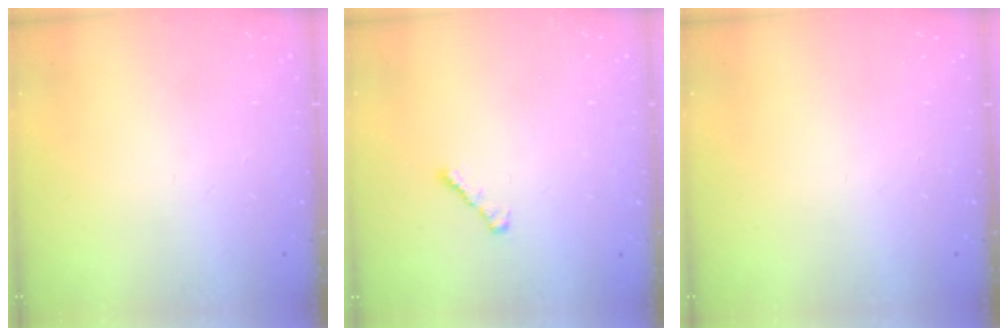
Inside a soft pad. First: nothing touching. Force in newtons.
{"total": 2.4, "press": 2.3, "slide": 0.6}
{"total": 0.0}